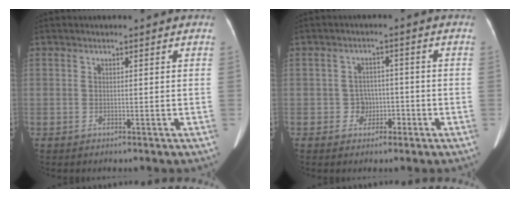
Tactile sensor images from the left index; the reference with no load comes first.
{"total": 3.0, "force": [-1.2, 2.7, 0.8], "torque": [-0.009, 0.010, -0.018]}